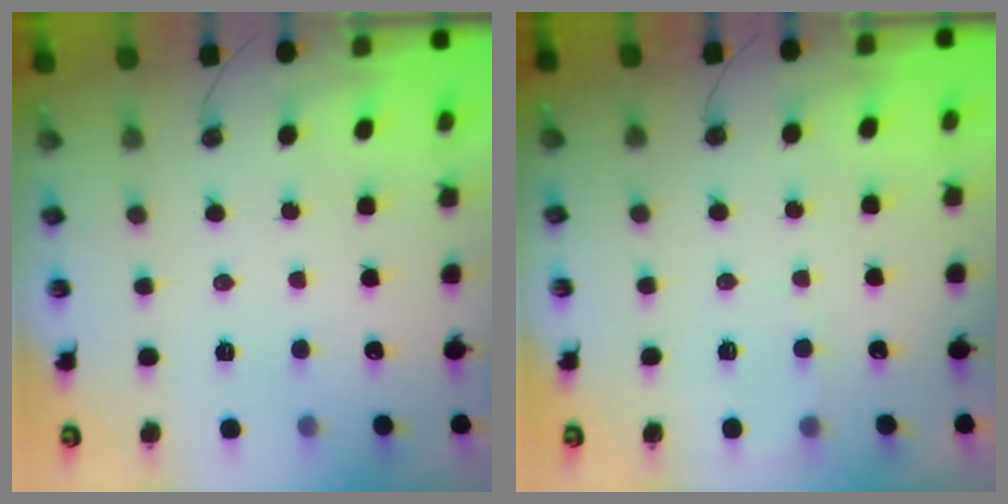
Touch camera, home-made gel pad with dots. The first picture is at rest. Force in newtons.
{"total": 3.3, "press": 3.3, "slide": 0.3}